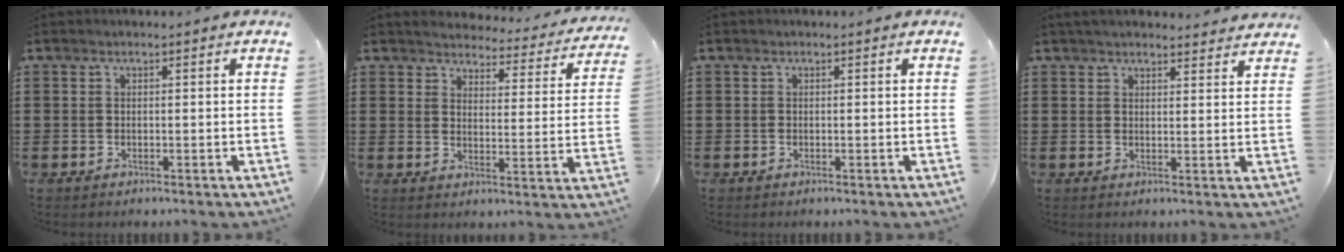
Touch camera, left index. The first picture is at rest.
{"total": 3.7, "force": [3.6, 0.3, 0.3], "torque": [-0.019, -0.032, 0.058]}
{"total": 0.0}
{"total": 3.0, "force": [2.9, 0.1, 0.5], "torque": [-0.017, -0.005, 0.055]}